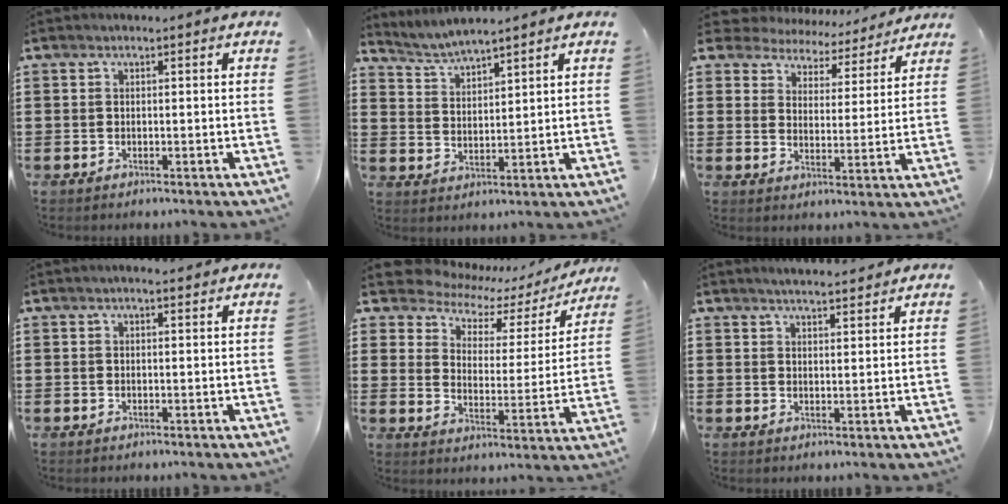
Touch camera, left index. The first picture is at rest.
{"total": 3.4, "force": [3.4, -0.2, 0.4], "torque": [-0.022, -0.015, 0.059]}
{"total": 5.4, "force": [5.3, 1.0, -0.2], "torque": [-0.031, -0.037, 0.091]}
{"total": 1.0, "force": [0.6, 0.2, 0.8], "torque": [-0.016, 0.002, 0.010]}
{"total": 5.6, "force": [4.9, 2.1, 1.6], "torque": [-0.063, -0.034, 0.081]}
{"total": 2.6, "force": [2.6, 0.0, 0.5], "torque": [-0.017, -0.003, 0.048]}